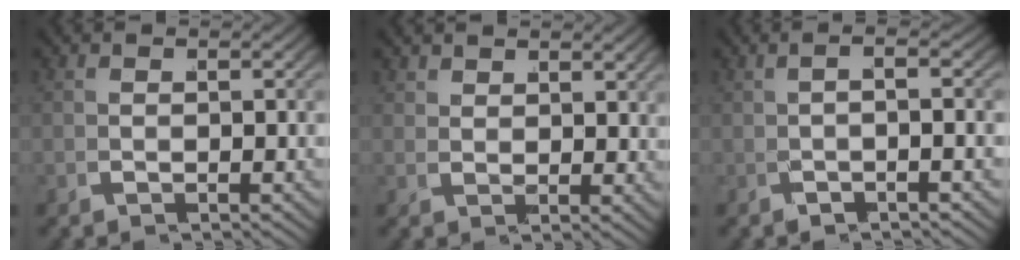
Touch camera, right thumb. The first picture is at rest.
{"total": 2.2, "force": [2.1, 0.4, 0.1], "torque": [0.003, -0.004, 0.042]}
{"total": 0.8, "force": [-0.3, -0.6, 0.5], "torque": [-0.020, 0.020, -0.016]}